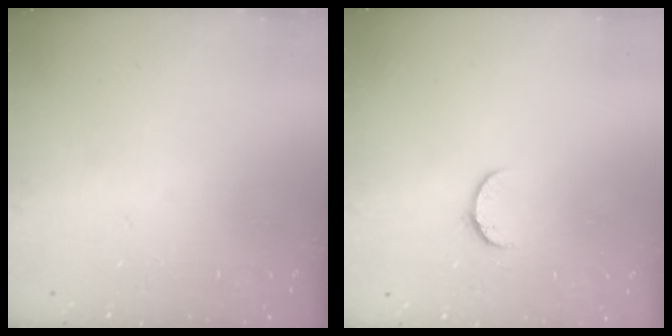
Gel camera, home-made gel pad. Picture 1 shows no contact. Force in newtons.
{"total": 5.9, "press": 5.9, "slide": 0.5}